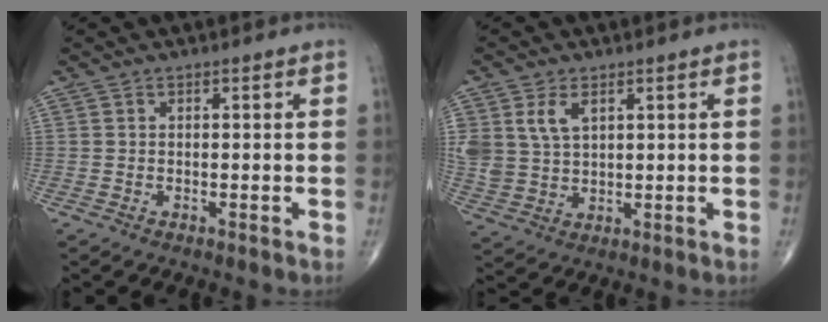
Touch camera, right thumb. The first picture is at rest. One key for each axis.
{"total": 7.1, "fx": 2.9, "fy": 4.5, "fz": 4.6, "tx": -0.090, "ty": -0.008, "tz": 0.069}